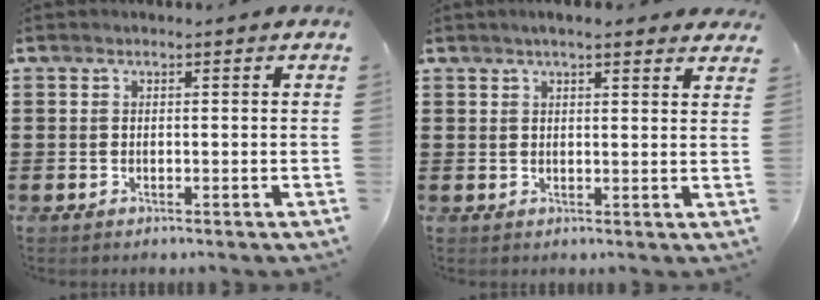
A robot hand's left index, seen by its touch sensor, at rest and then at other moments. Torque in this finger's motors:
{"motor_torque": [0.49, -0.21, 0.21, 0.07]}